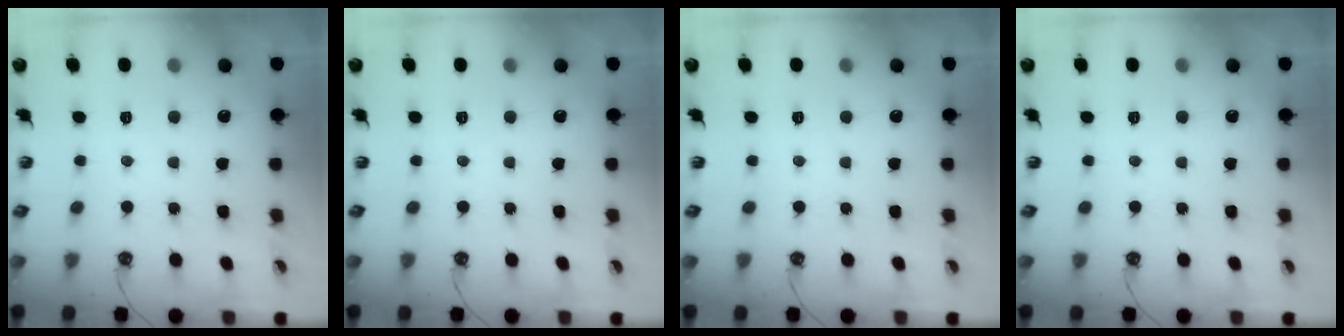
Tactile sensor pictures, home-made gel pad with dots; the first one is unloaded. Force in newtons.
{"total": 0.0}
{"total": 0.0}
{"total": 0.0}